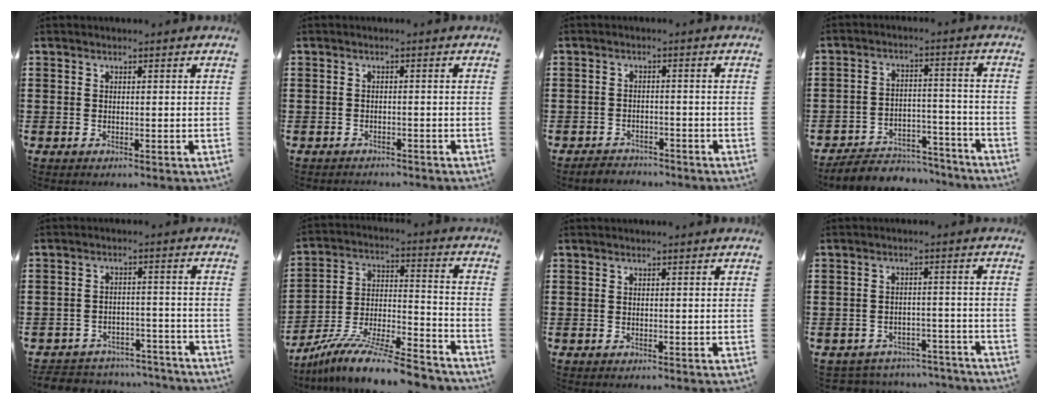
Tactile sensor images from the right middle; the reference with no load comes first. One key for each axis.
{"total": 1.1, "fx": -1.1, "fy": 0.2, "fz": -0.2, "tx": 0.000, "ty": 0.004, "tz": -0.026}
{"total": 2.4, "fx": -2.3, "fy": 0.6, "fz": -0.3, "tx": -0.003, "ty": 0.002, "tz": -0.052}
{"total": 5.8, "fx": -5.6, "fy": 1.3, "fz": 0.7, "tx": -0.017, "ty": 0.013, "tz": -0.114}
{"total": 4.4, "fx": -4.4, "fy": 0.8, "fz": 0.1, "tx": -0.005, "ty": 0.009, "tz": -0.092}
{"total": 11.5, "fx": -10.2, "fy": 0.7, "fz": 5.2, "tx": -0.082, "ty": 0.018, "tz": -0.196}
{"total": 0.0}
{"total": 3.5, "fx": -3.4, "fy": 0.5, "fz": -0.2, "tx": -0.004, "ty": 0.001, "tz": -0.074}